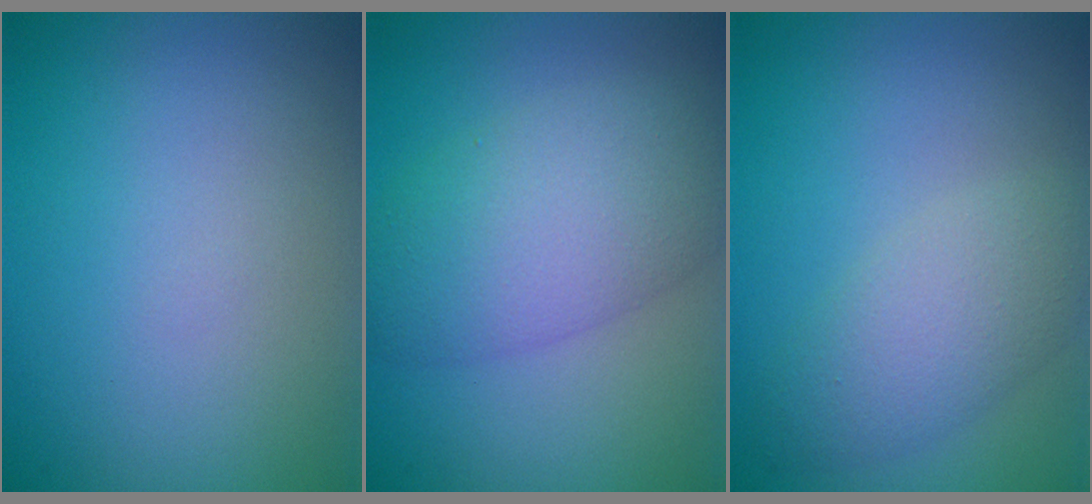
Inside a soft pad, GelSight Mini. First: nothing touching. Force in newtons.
{"total": 6.5, "press": 6.5, "slide": 0.1}
{"total": 3.6, "press": 3.6, "slide": 0.2}